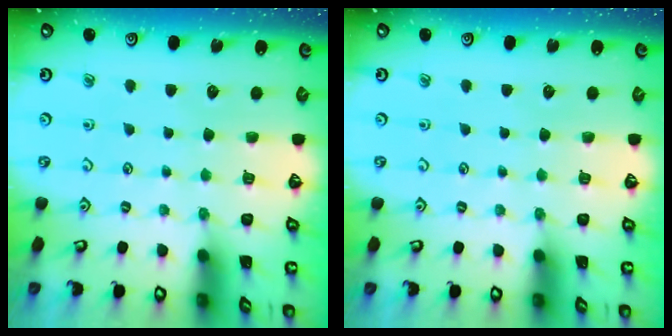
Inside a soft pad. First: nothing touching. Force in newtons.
{"total": 0.0}